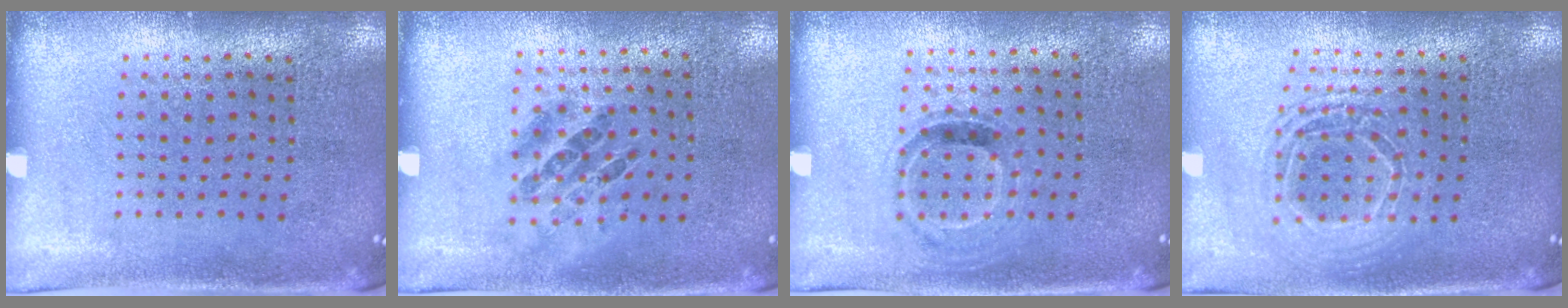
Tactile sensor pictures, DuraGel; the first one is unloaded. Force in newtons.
{"total": 1.0, "press": 0.7, "slide": 0.7}
{"total": 0.9, "press": 0.8, "slide": 0.5}
{"total": 1.6, "press": 1.4, "slide": 0.9}